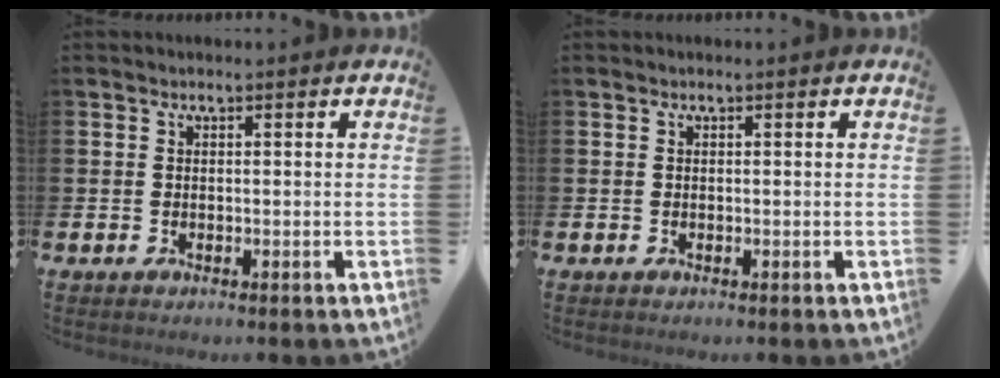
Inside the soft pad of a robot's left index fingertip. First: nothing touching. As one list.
[{"total": 0.0}]